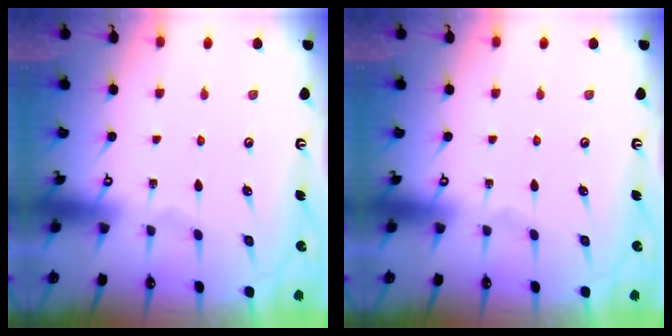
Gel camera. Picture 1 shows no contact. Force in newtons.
{"total": 0.0}